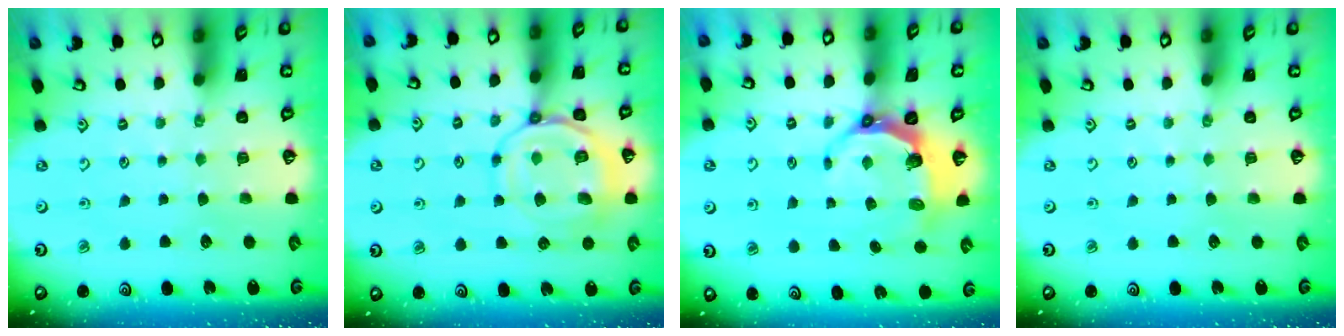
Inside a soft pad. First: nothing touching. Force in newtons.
{"total": 12.5, "press": 12.5, "slide": 1.2}
{"total": 5.7, "press": 4.2, "slide": 3.8}
{"total": 0.0}